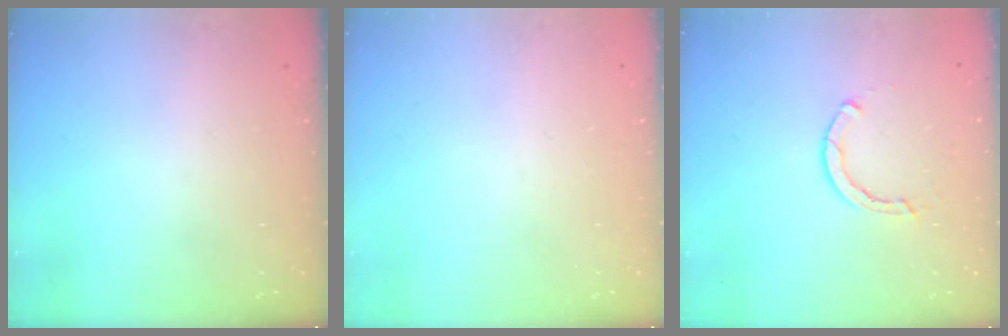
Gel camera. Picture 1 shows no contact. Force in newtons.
{"total": 0.0}
{"total": 2.3, "press": 2.3, "slide": 0.1}